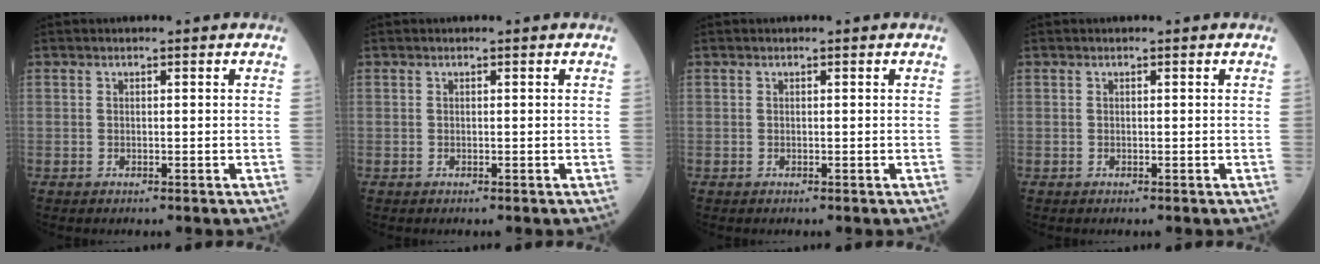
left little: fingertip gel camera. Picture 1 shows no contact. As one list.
[{"total": 0.0}, {"total": 0.0}, {"total": 0.0}]